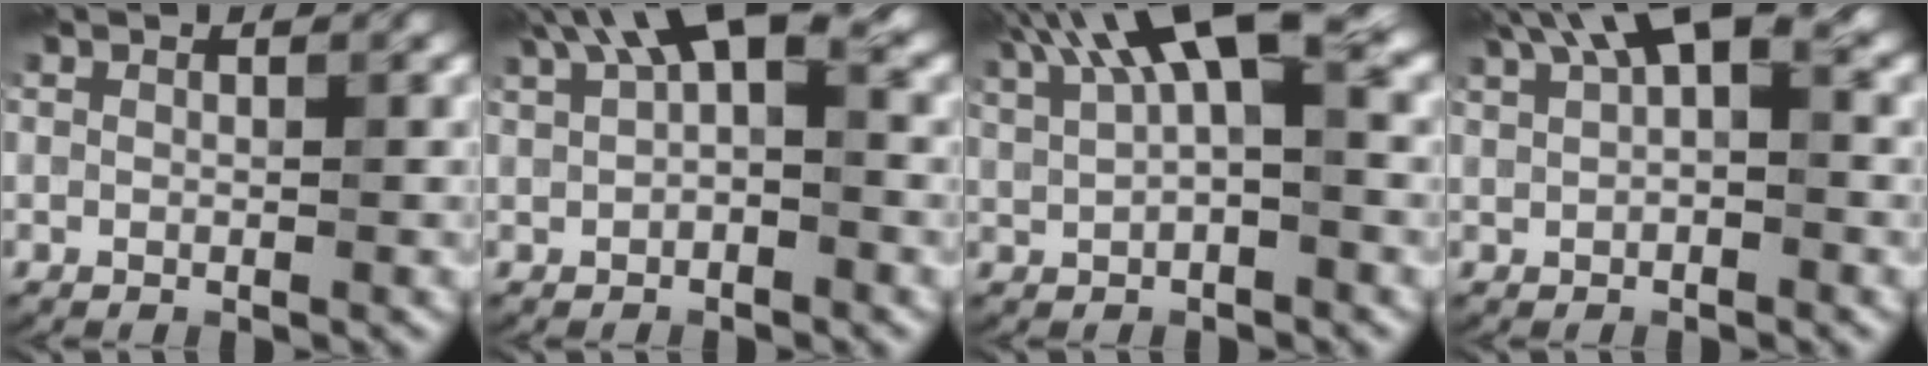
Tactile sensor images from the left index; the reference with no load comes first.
{"total": 6.2, "force": [2.7, 2.6, 5.0], "torque": [-0.073, 0.017, 0.035]}
{"total": 8.1, "force": [3.4, 2.7, 6.8], "torque": [-0.118, 0.022, 0.056]}
{"total": 6.0, "force": [2.9, 2.2, 4.7], "torque": [-0.073, 0.018, 0.043]}